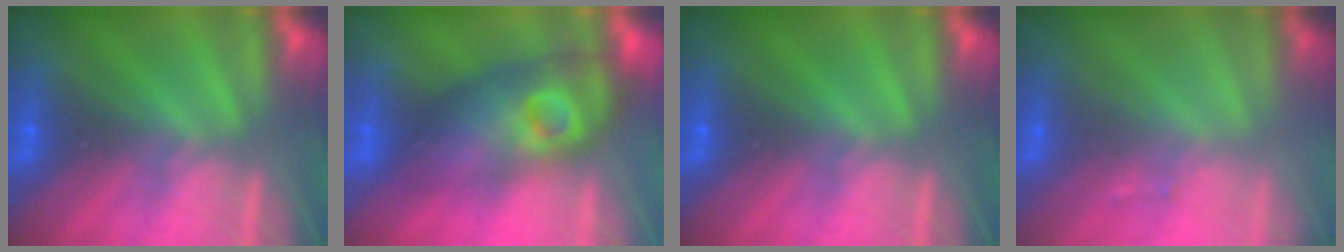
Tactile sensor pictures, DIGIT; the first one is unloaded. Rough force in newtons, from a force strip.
{"total": 3.9}
{"total": 0.0}
{"total": 1.5}